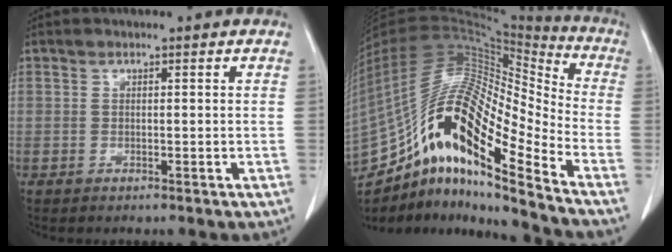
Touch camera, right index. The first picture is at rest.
{"total": 24.0, "force": [-14.6, 5.0, 18.4], "torque": [-0.373, 0.018, -0.264]}